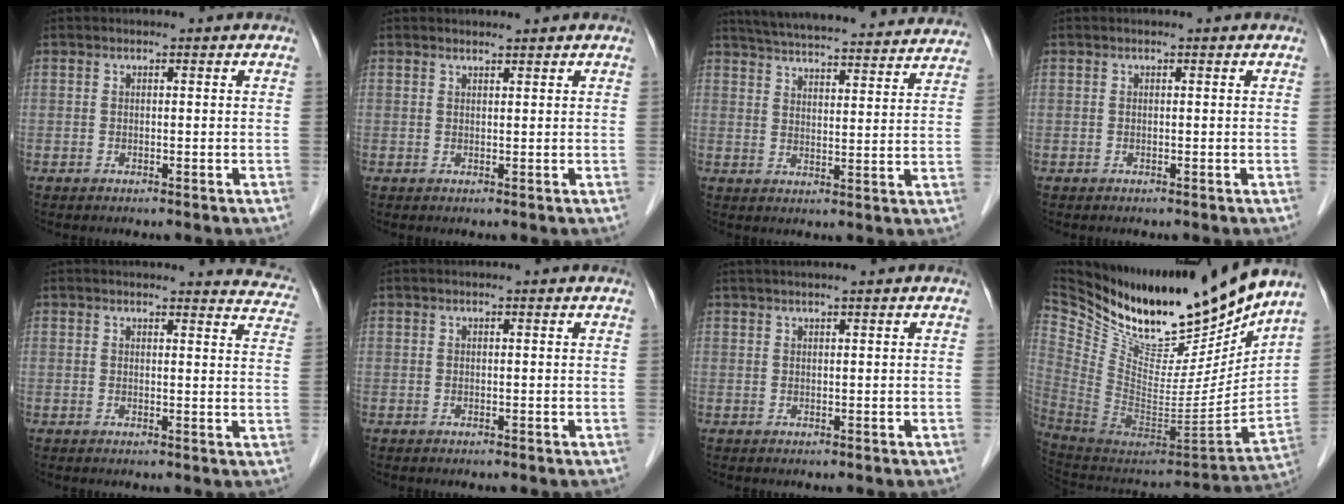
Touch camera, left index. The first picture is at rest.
{"total": 1.0, "force": [1.0, 0.1, 0.2], "torque": [-0.007, 0.003, 0.019]}
{"total": 27.0, "force": [25.2, 3.2, 9.3], "torque": [-0.154, -0.014, 0.324]}
{"total": 0.0}
{"total": 9.0, "force": [8.9, 1.2, 0.8], "torque": [0.020, -0.038, 0.064]}
{"total": 0.9, "force": [0.9, 0.1, 0.3], "torque": [-0.008, 0.009, 0.011]}
{"total": 3.2, "force": [2.6, -0.3, 1.7], "torque": [-0.019, 0.025, 0.045]}
{"total": 24.5, "force": [20.8, 6.3, 11.3], "torque": [-0.216, -0.049, 0.350]}